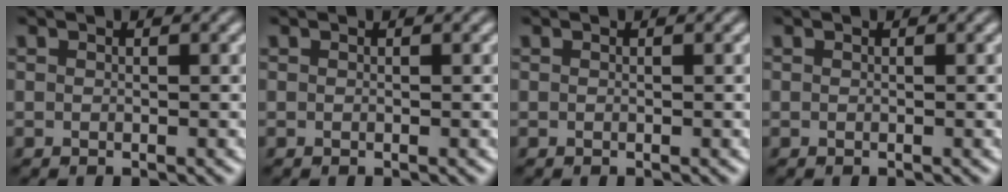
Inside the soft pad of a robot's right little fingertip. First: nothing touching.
{"total": 0.0}
{"total": 0.0}
{"total": 0.0}